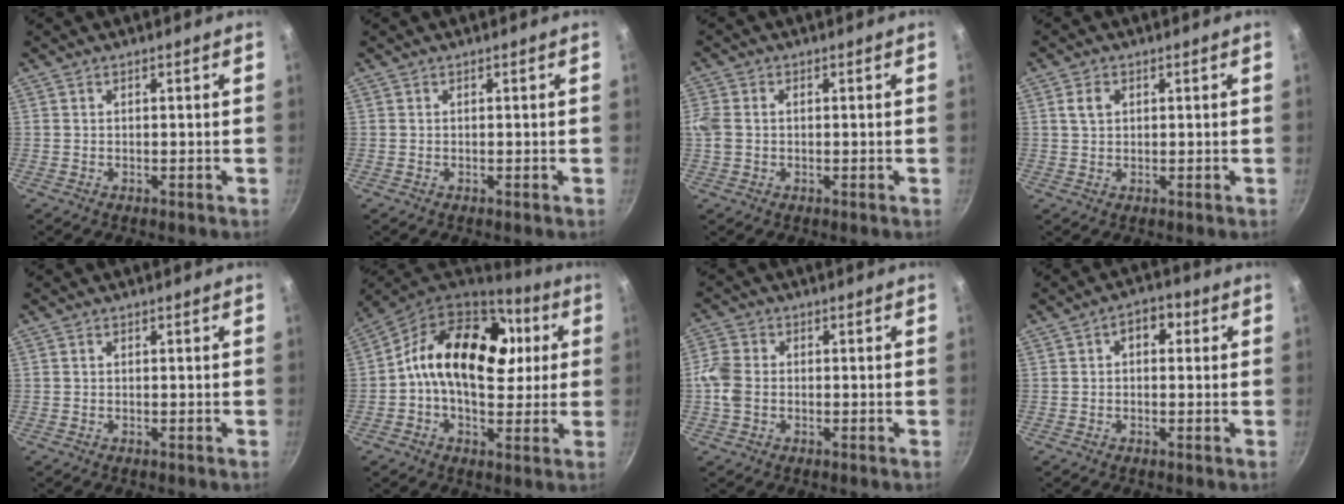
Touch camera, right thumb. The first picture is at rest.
{"total": 0.0}
{"total": 4.5, "force": [0.1, 3.4, 2.9], "torque": [-0.067, 0.005, -0.004]}
{"total": 3.0, "force": [0.9, 2.2, 1.8], "torque": [-0.025, 0.004, 0.017]}
{"total": 0.5, "force": [0.1, 0.4, 0.3], "torque": [-0.003, 0.003, 0.001]}
{"total": 21.3, "force": [3.6, 13.8, 15.9], "torque": [-0.220, 0.016, 0.038]}
{"total": 5.5, "force": [-0.7, 4.3, 3.4], "torque": [-0.067, 0.007, -0.025]}
{"total": 4.6, "force": [1.1, 3.1, 3.2], "torque": [-0.023, 0.009, 0.007]}